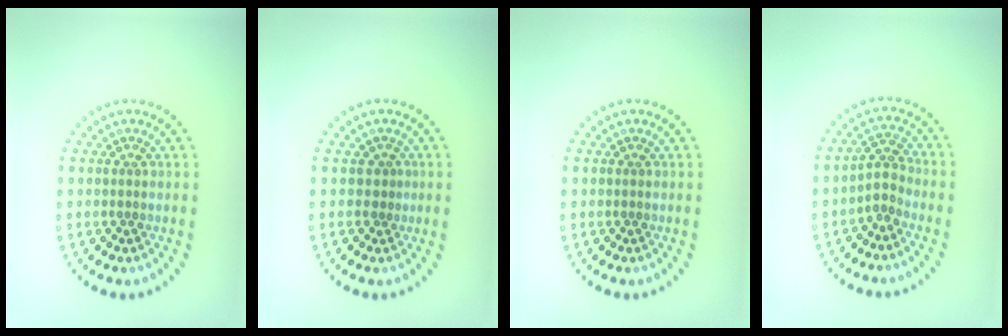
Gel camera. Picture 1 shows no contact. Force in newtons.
{"total": 0.6, "press": 0.4, "slide": 0.5}
{"total": 0.0}
{"total": 2.1, "press": 1.5, "slide": 1.4}